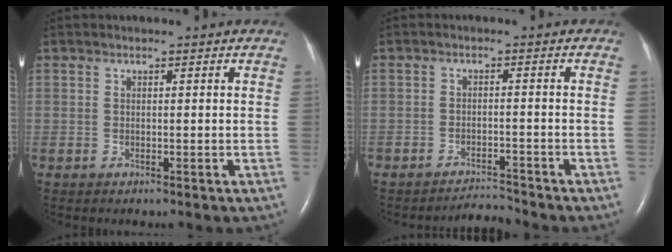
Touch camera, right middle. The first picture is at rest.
{"total": 2.9, "force": [-2.8, -0.5, -0.6], "torque": [0.006, -0.010, -0.042]}